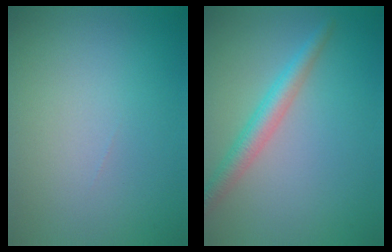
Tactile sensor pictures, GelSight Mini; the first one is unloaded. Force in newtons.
{"total": 3.2, "press": 3.2, "slide": 0.1}